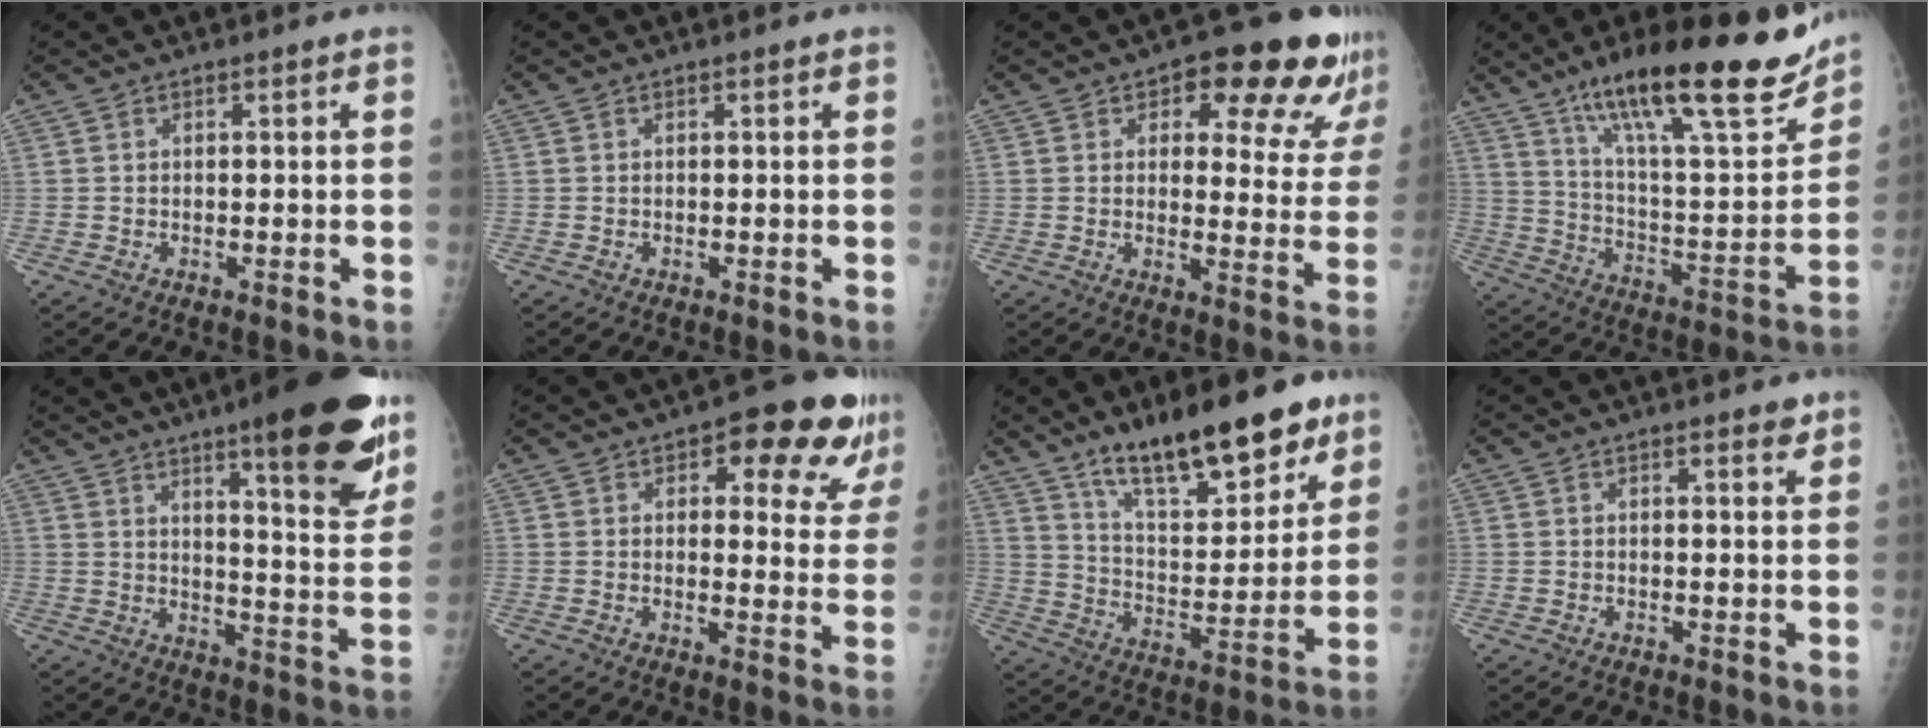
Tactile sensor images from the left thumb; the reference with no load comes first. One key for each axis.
{"total": 0.0}
{"total": 15.7, "fx": 10.0, "fy": 6.8, "fz": 10.0, "tx": -0.069, "ty": -0.044, "tz": 0.115}
{"total": 27.2, "fx": 18.0, "fy": 6.5, "fz": 19.4, "tx": -0.274, "ty": -0.056, "tz": 0.293}
{"total": 21.9, "fx": 13.4, "fy": 4.2, "fz": 16.8, "tx": -0.204, "ty": -0.066, "tz": 0.188}
{"total": 13.4, "fx": 7.7, "fy": 5.9, "fz": 9.2, "tx": -0.060, "ty": -0.033, "tz": 0.087}
{"total": 20.9, "fx": 14.5, "fy": 6.9, "fz": 13.5, "tx": -0.169, "ty": -0.078, "tz": 0.241}
{"total": 2.2, "fx": 1.6, "fy": 0.6, "fz": 1.3, "tx": -0.013, "ty": -0.009, "tz": 0.020}